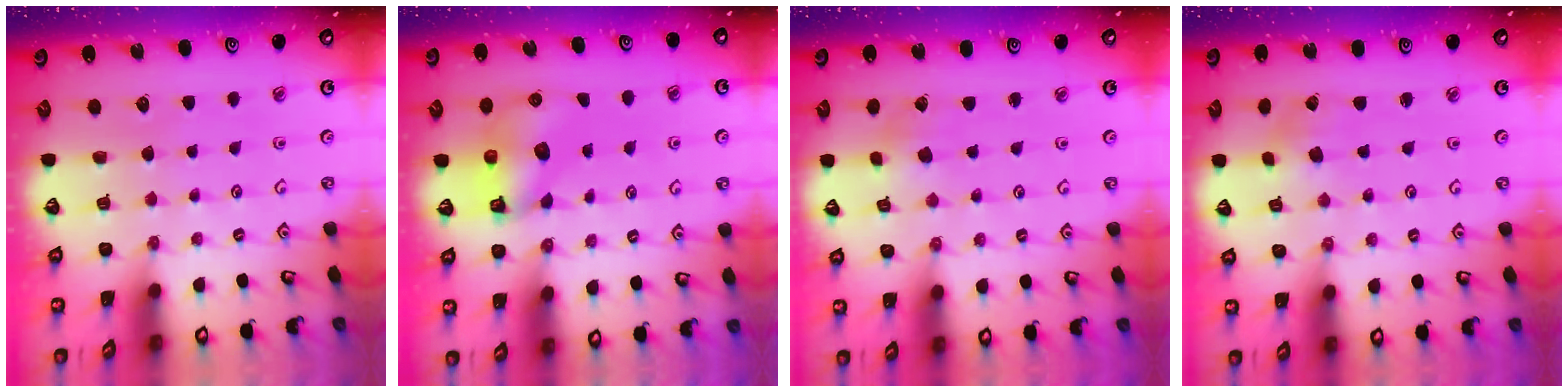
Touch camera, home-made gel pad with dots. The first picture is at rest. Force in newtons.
{"total": 8.0, "press": 7.9, "slide": 0.5}
{"total": 2.1, "press": 2.0, "slide": 0.3}
{"total": 2.4, "press": 2.3, "slide": 0.4}